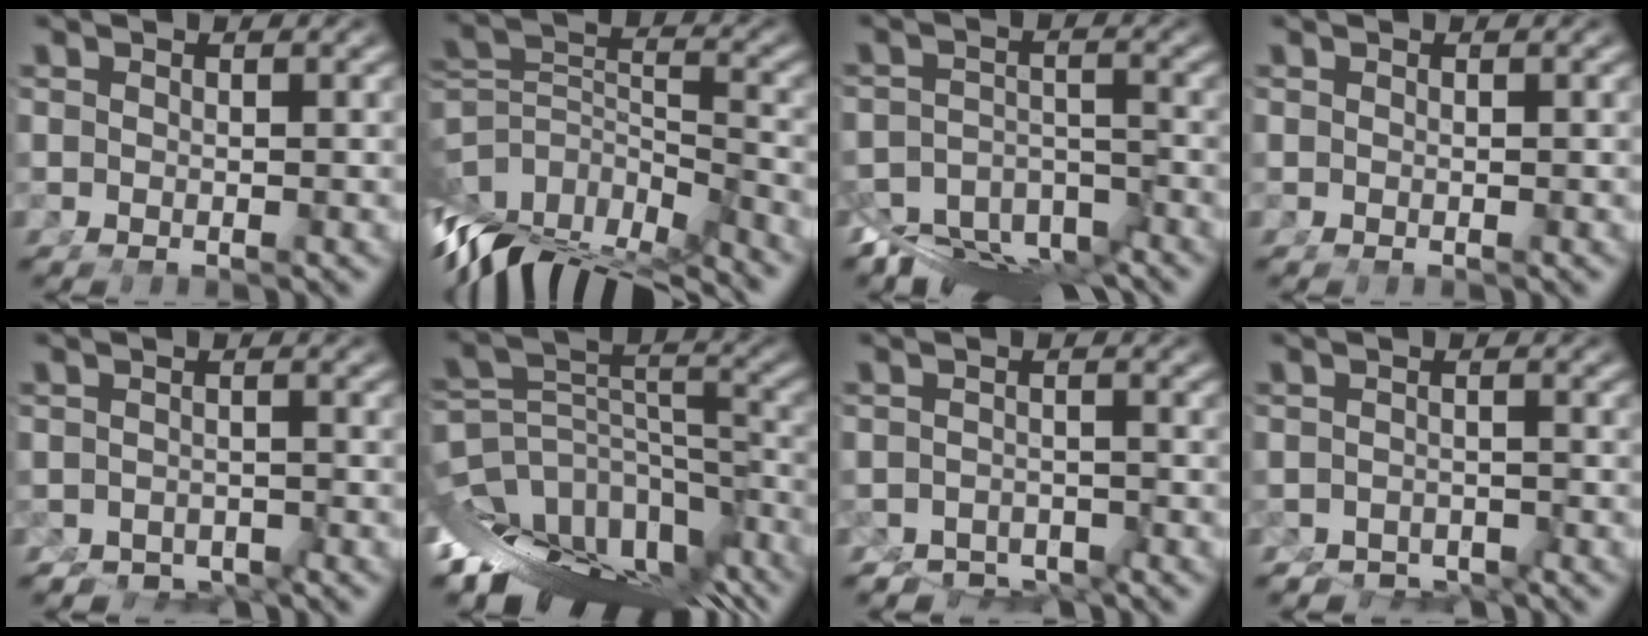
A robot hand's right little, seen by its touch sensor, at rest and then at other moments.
{"total": 13.7, "force": [-6.1, 8.8, 8.6], "torque": [-0.159, -0.072, -0.064]}
{"total": 8.0, "force": [-5.2, 4.3, 4.4], "torque": [-0.058, -0.017, -0.083]}
{"total": 0.0}
{"total": 3.3, "force": [-2.8, 1.6, 0.2], "torque": [-0.002, -0.019, -0.042]}
{"total": 16.0, "force": [-6.6, 10.3, 10.3], "torque": [-0.151, -0.051, -0.088]}
{"total": 3.8, "force": [-3.4, 1.8, 0.3], "torque": [0.003, -0.016, -0.054]}
{"total": 3.1, "force": [-2.9, 1.1, 0.1], "torque": [0.003, -0.017, -0.045]}